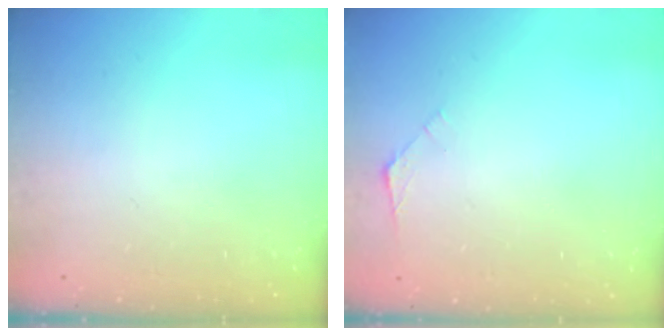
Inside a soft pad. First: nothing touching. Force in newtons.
{"total": 2.6, "press": 2.6, "slide": 0.7}